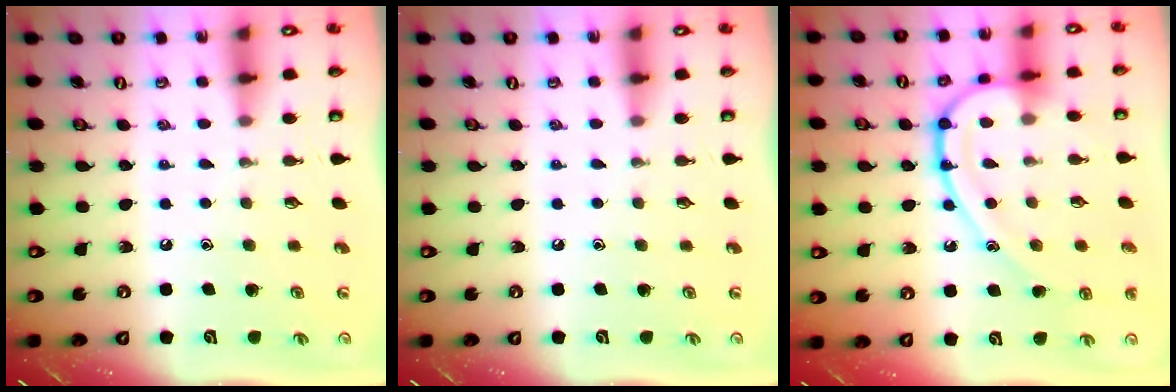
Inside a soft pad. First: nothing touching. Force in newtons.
{"total": 0.0}
{"total": 16.3, "press": 16.3, "slide": 0.3}